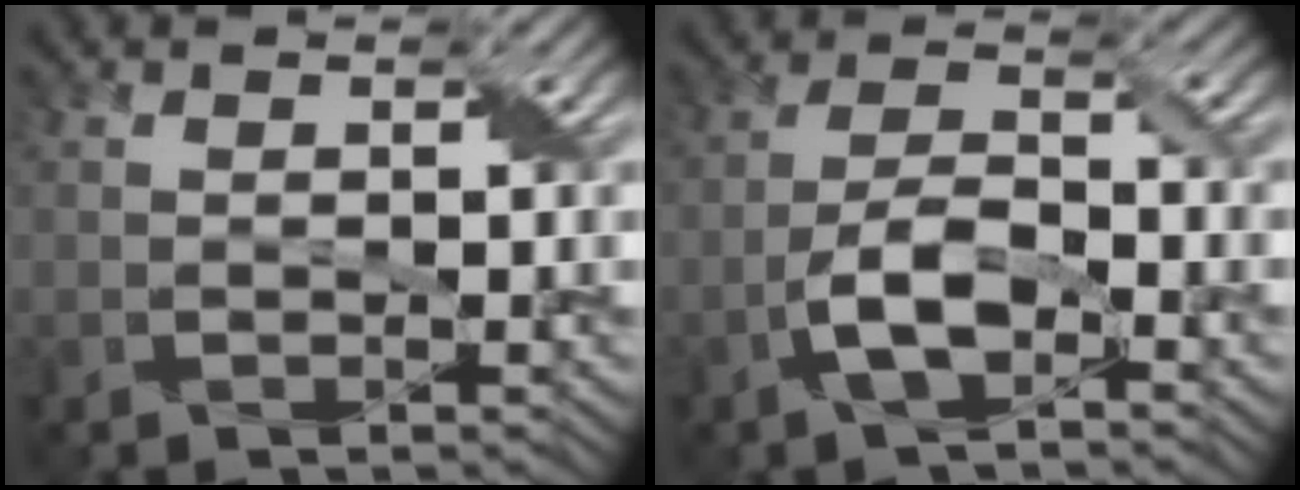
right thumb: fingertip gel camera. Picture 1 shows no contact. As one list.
[{"total": 6.0, "force": [-2.8, 2.4, 4.7], "torque": [-0.095, 0.008, -0.061]}]